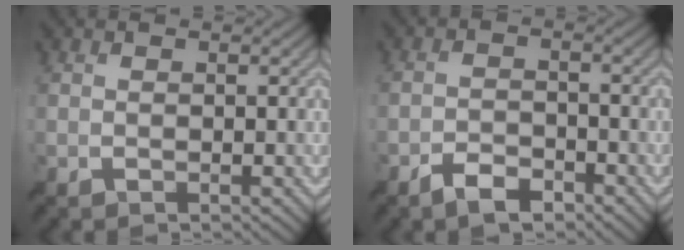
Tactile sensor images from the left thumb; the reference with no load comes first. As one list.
[{"total": 3.5, "force": [-2.8, 1.3, 1.7], "torque": [-0.035, 0.000, -0.054]}]